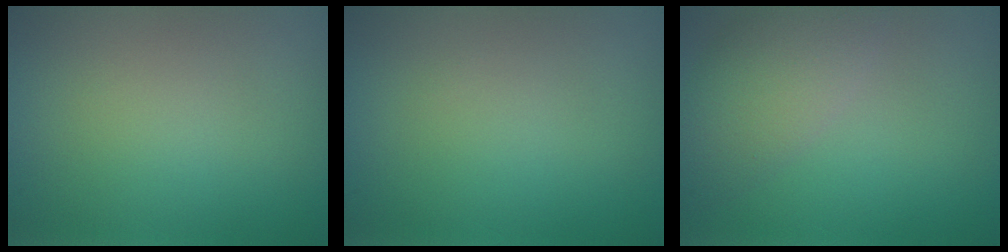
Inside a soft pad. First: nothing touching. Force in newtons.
{"total": 0.0}
{"total": 4.9, "press": 4.9, "slide": 0.3}